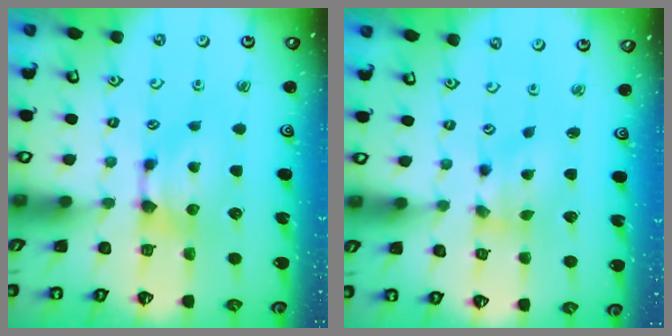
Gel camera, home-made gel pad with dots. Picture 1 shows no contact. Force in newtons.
{"total": 1.9, "press": 1.3, "slide": 1.4}